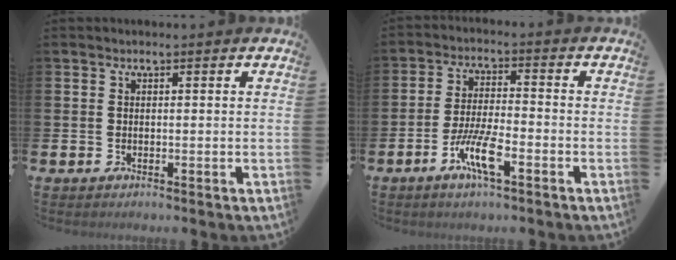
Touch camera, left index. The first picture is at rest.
{"total": 6.4, "force": [-2.8, 1.4, 5.5], "torque": [-0.118, -0.007, -0.053]}